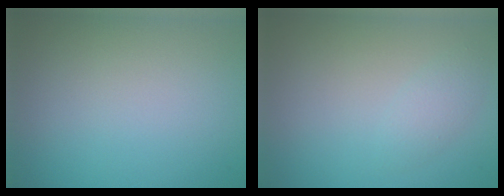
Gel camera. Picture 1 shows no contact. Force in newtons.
{"total": 1.4, "press": 1.4, "slide": 0.1}